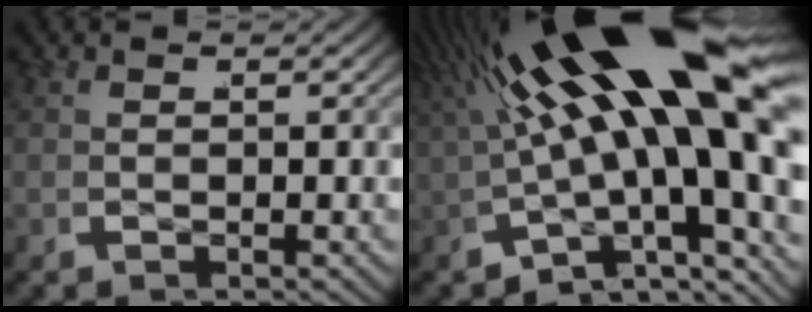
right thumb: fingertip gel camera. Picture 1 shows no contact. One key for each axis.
{"total": 14.1, "fx": 0.3, "fy": 6.0, "fz": 12.8, "tx": -0.230, "ty": -0.006, "tz": 0.011}